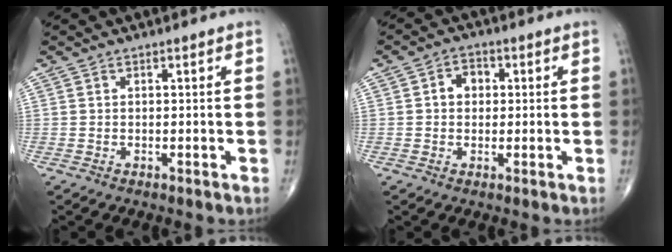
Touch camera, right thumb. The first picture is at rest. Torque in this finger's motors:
{"motor_torque": [0.71, 0.66, 0.23, -0.02, 0.02]}